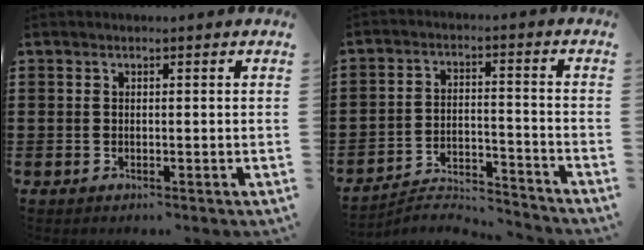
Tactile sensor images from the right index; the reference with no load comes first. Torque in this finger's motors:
{"motor_torque": [-0.90, 0.39, -0.62, -0.21]}